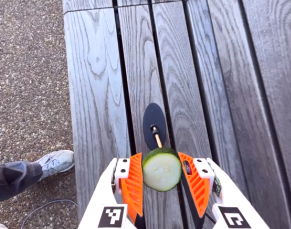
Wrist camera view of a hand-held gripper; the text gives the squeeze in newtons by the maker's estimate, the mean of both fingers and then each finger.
{"total": 12.1, "left": 12.8, "right": 11.5}